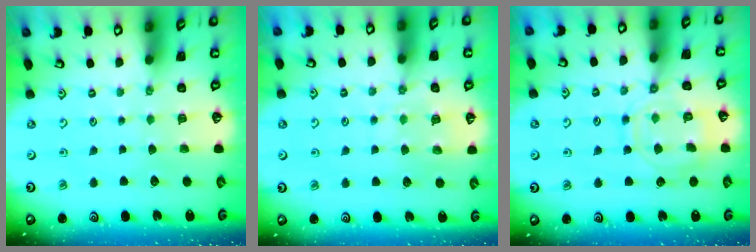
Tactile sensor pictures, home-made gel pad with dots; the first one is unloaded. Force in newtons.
{"total": 7.3, "press": 7.3, "slide": 0.8}
{"total": 11.0, "press": 11.0, "slide": 0.5}